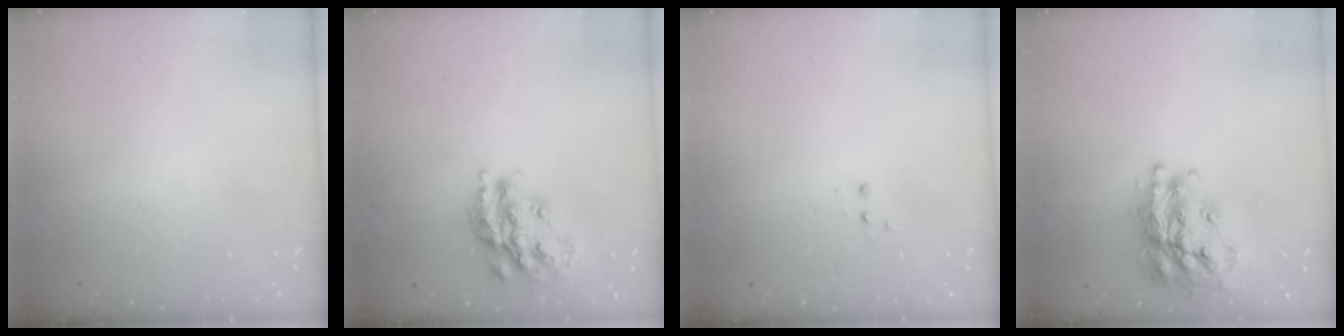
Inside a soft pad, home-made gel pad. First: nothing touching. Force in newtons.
{"total": 19.7, "press": 19.6, "slide": 1.4}
{"total": 2.8, "press": 2.8, "slide": 0.5}
{"total": 21.9, "press": 21.8, "slide": 1.8}